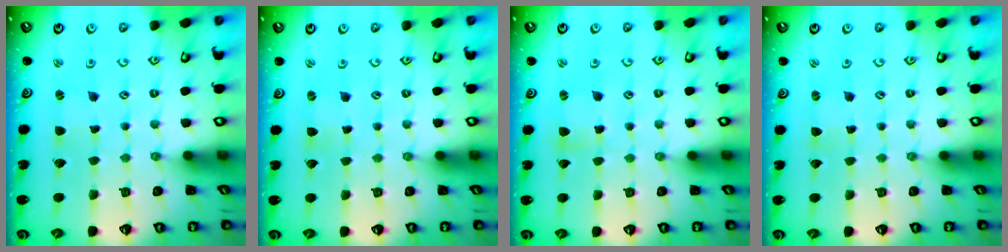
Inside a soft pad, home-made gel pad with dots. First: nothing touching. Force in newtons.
{"total": 0.0}
{"total": 1.1, "press": 1.1, "slide": 0.2}
{"total": 0.0}